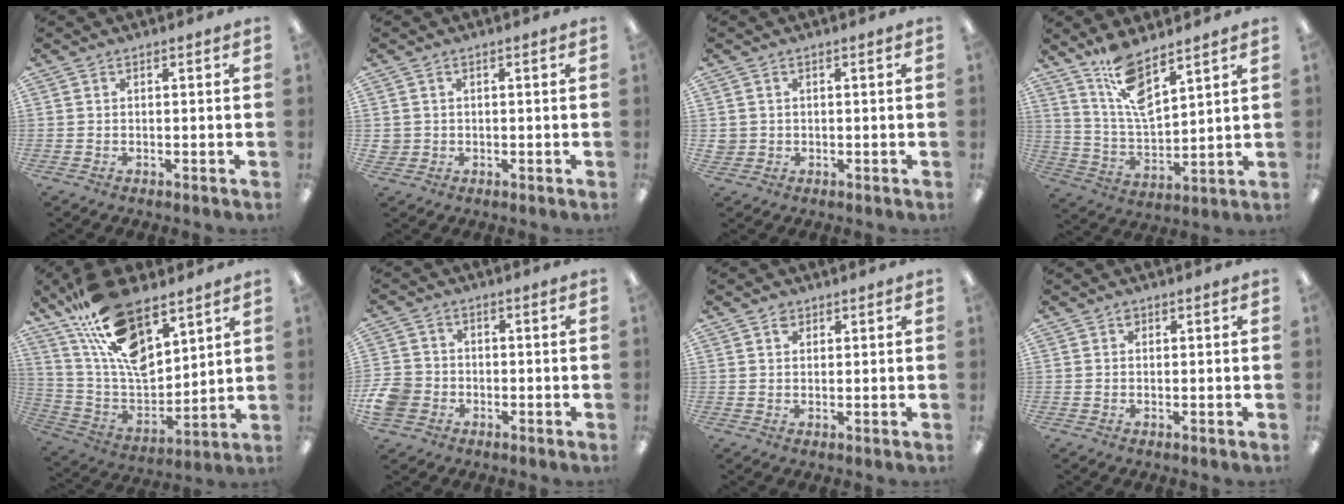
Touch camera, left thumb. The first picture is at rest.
{"total": 1.9, "force": [0.3, 1.8, 0.2], "torque": [-0.007, 0.002, 0.004]}
{"total": 1.9, "force": [0.3, 1.9, 0.3], "torque": [-0.007, 0.003, 0.004]}
{"total": 11.5, "force": [8.7, 3.5, 6.6], "torque": [-0.136, -0.044, 0.160]}
{"total": 19.6, "force": [12.6, 8.9, 12.1], "torque": [-0.228, -0.073, 0.227]}
{"total": 7.2, "force": [-2.1, 6.0, 3.2], "torque": [-0.081, 0.020, -0.037]}
{"total": 2.5, "force": [1.7, 1.7, 0.6], "torque": [-0.007, -0.004, 0.030]}
{"total": 0.9, "force": [0.5, 0.7, 0.4], "torque": [-0.002, -0.002, 0.007]}